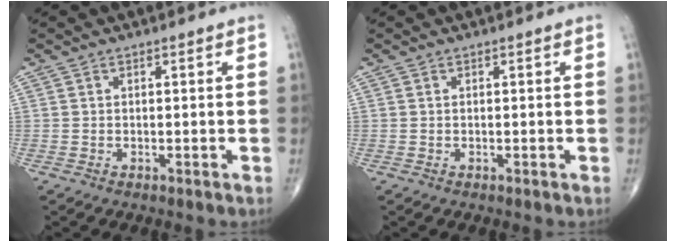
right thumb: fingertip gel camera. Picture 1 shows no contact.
{"total": 0.0}